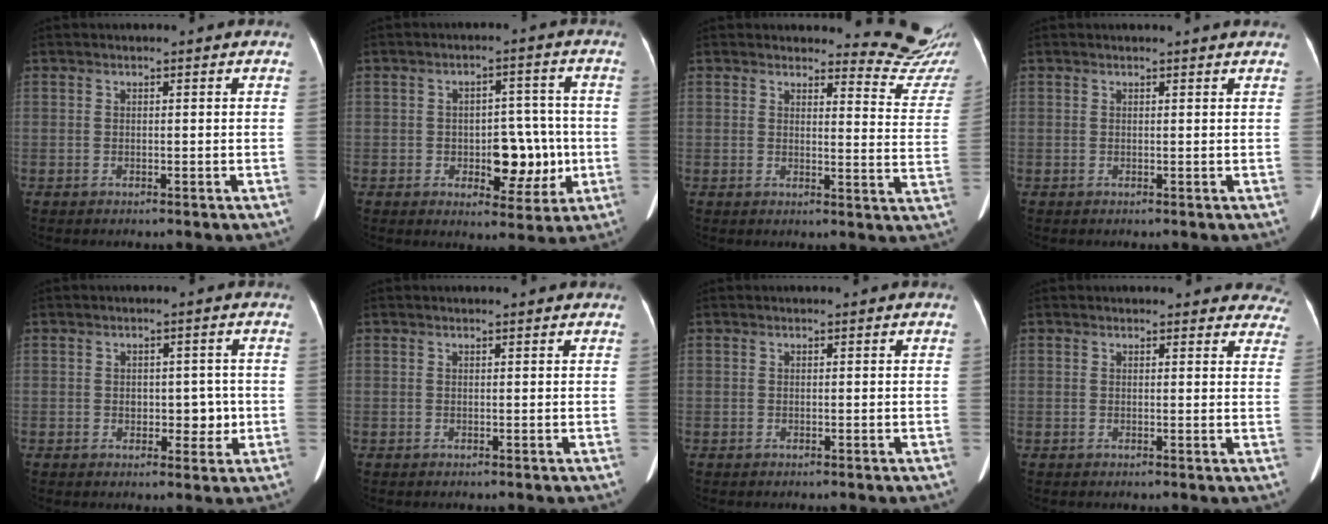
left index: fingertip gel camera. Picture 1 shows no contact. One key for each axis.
{"total": 7.5, "fx": -2.0, "fy": 4.2, "fz": 5.9, "tx": -0.069, "ty": -0.005, "tz": -0.023}
{"total": 10.2, "fx": 10.2, "fy": 0.1, "fz": 0.2, "tx": 0.013, "ty": -0.121, "tz": 0.085}
{"total": 3.4, "fx": 3.3, "fy": -0.1, "fz": 0.9, "tx": -0.010, "ty": -0.009, "tz": 0.024}
{"total": 3.3, "fx": -0.7, "fy": 2.2, "fz": 2.4, "tx": -0.024, "ty": -0.016, "tz": -0.009}
{"total": 1.7, "fx": 1.6, "fy": 0.2, "fz": 0.5, "tx": -0.006, "ty": -0.008, "tz": 0.011}
{"total": 0.0}
{"total": 13.7, "fx": 12.8, "fy": 3.8, "fz": 2.9, "tx": 0.008, "ty": -0.038, "tz": 0.114}